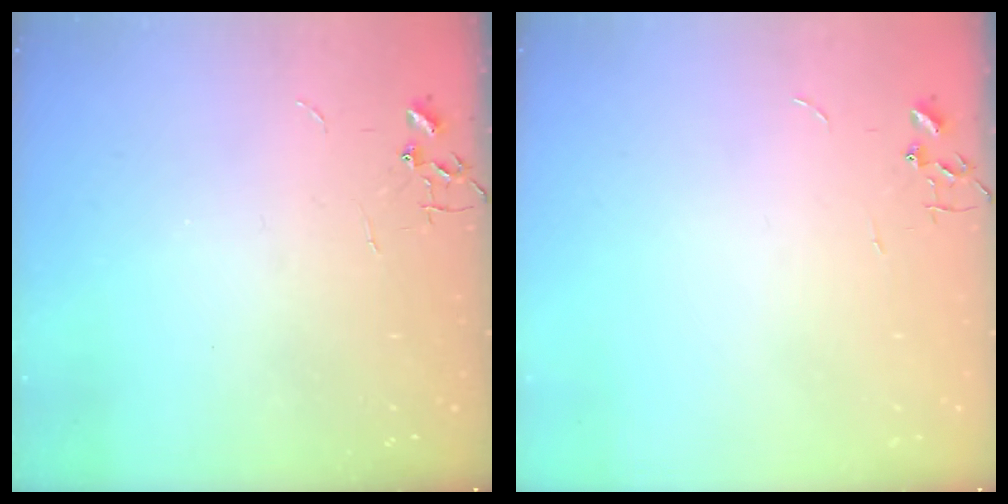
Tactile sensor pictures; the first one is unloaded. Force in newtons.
{"total": 0.0}